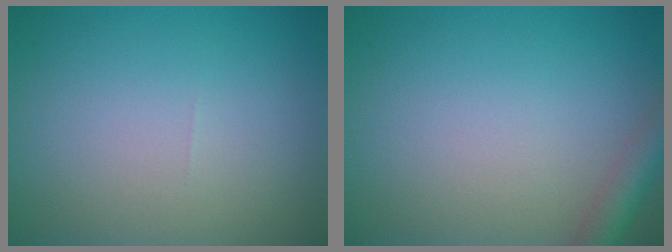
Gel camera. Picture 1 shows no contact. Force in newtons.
{"total": 2.7, "press": 2.7, "slide": 0.1}